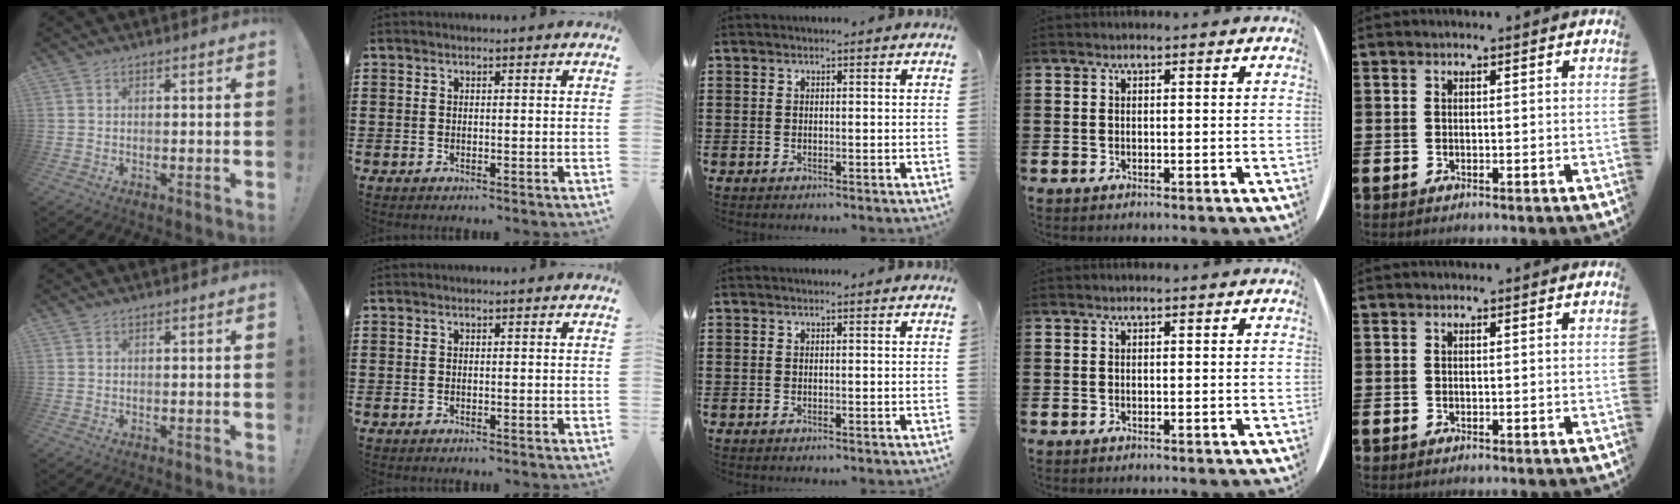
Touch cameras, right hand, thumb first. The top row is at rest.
{}